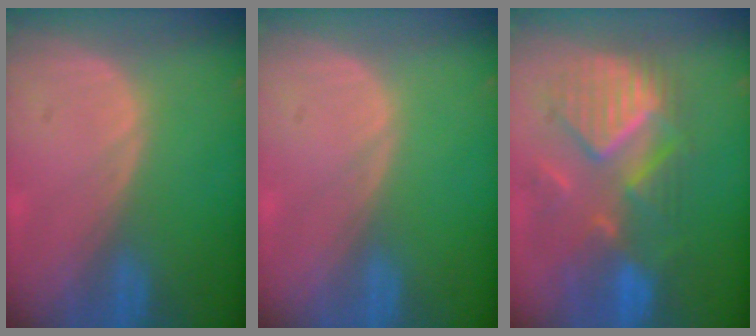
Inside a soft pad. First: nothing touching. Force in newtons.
{"total": 0.0}
{"total": 10.6, "press": 9.7, "slide": 4.3}